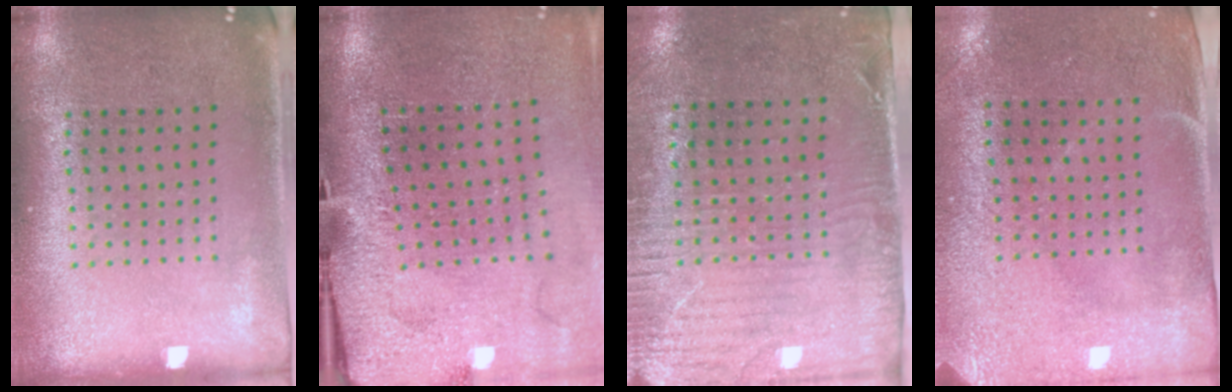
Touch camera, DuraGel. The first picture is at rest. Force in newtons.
{"total": 3.1, "press": 2.9, "slide": 1.3}
{"total": 3.1, "press": 2.6, "slide": 1.6}
{"total": 2.9, "press": 2.4, "slide": 1.6}